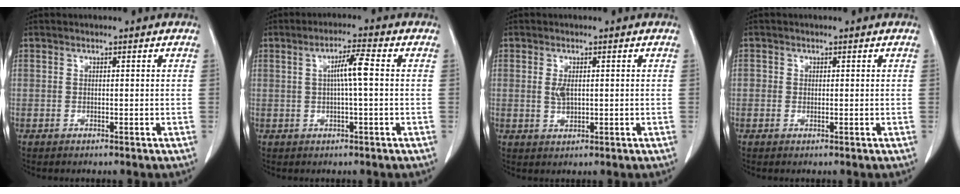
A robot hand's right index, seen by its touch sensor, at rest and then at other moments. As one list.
[{"total": 4.3, "force": [0.3, 0.0, 4.3], "torque": [-0.077, 0.009, 0.005]}, {"total": 2.3, "force": [0.2, 1.1, 2.0], "torque": [-0.040, -0.002, 0.006]}, {"total": 0.9, "force": [-0.1, 0.8, 0.4], "torque": [-0.003, 0.002, -0.003]}]